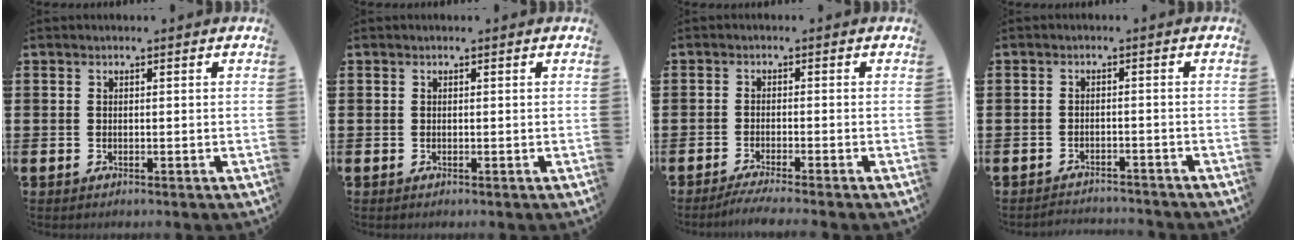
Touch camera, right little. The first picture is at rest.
{"total": 0.0}
{"total": 2.1, "force": [-1.7, -0.1, 1.2], "torque": [-0.019, 0.001, -0.031]}
{"total": 1.9, "force": [-1.8, -0.1, -0.2], "torque": [-0.002, 0.003, -0.040]}